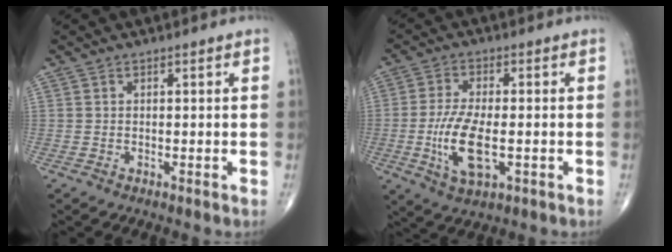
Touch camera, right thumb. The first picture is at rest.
{"total": 9.9, "force": [-2.0, 4.1, 8.7], "torque": [-0.178, -0.003, -0.034]}